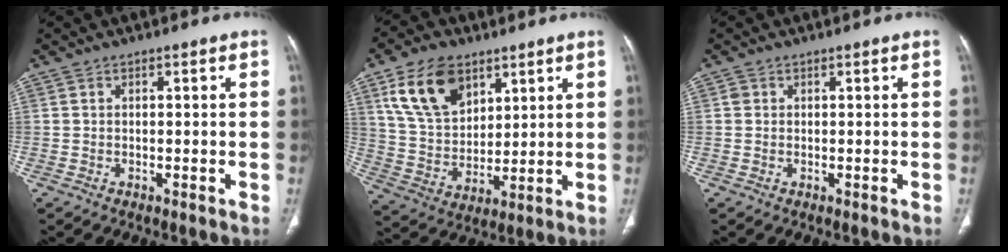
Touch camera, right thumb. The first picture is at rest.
{"total": 14.7, "force": [7.7, 9.2, 8.5], "torque": [-0.130, -0.027, 0.156]}
{"total": 0.8, "force": [0.2, 0.7, 0.2], "torque": [0.001, 0.002, 0.004]}